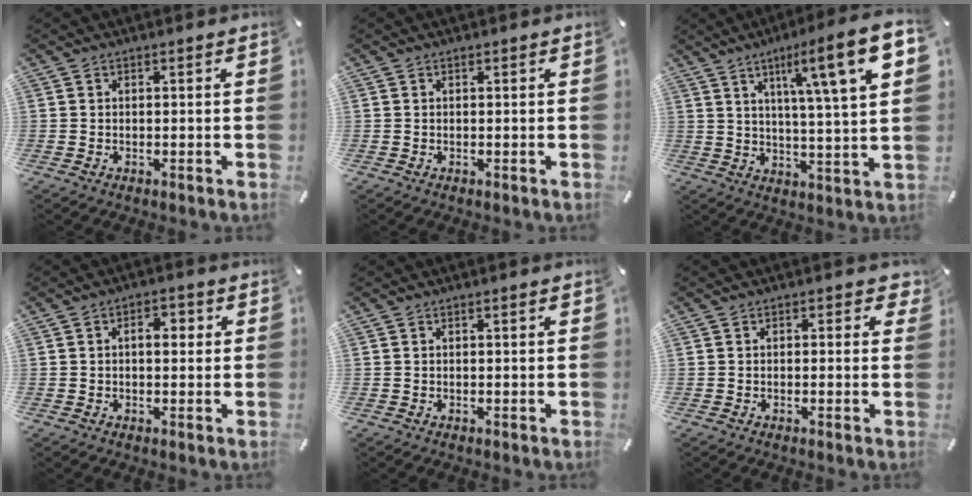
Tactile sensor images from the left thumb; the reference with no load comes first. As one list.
[{"total": 0.0}, {"total": 14.5, "force": [6.6, 1.6, 12.8], "torque": [-0.191, -0.040, 0.087]}, {"total": 4.1, "force": [0.4, 2.4, 3.3], "torque": [-0.043, 0.003, -0.002]}, {"total": 0.8, "force": [0.0, 0.1, 0.8], "torque": [-0.013, 0.000, 0.000]}, {"total": 1.8, "force": [-0.1, 1.2, 1.4], "torque": [-0.010, 0.001, -0.006]}]